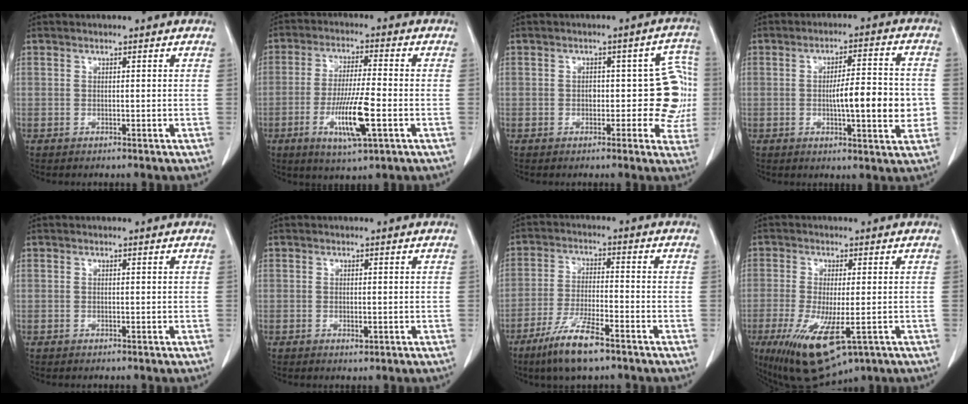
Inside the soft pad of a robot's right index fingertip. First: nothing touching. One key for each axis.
{"total": 10.0, "fx": -3.3, "fy": 0.8, "fz": 9.4, "tx": -0.176, "ty": -0.016, "tz": -0.058}
{"total": 9.2, "fx": -0.5, "fy": 4.6, "fz": 8.0, "tx": -0.066, "ty": 0.033, "tz": -0.005}
{"total": 10.1, "fx": -1.3, "fy": 2.1, "fz": 9.8, "tx": -0.146, "ty": 0.010, "tz": -0.017}
{"total": 0.0}
{"total": 1.0, "fx": -0.3, "fy": 0.4, "fz": 0.9, "tx": -0.016, "ty": -0.003, "tz": -0.002}
{"total": 9.1, "fx": -6.0, "fy": 1.3, "fz": 6.7, "tx": -0.133, "ty": -0.018, "tz": -0.109}
{"total": 12.1, "fx": -5.4, "fy": 3.4, "fz": 10.3, "tx": -0.182, "ty": -0.032, "tz": -0.078}